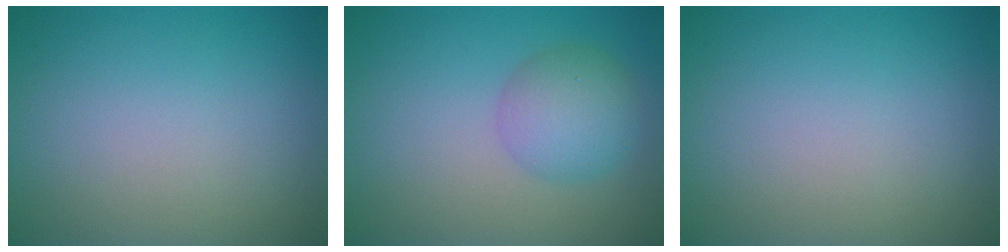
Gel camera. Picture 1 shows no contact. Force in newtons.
{"total": 3.8, "press": 3.8, "slide": 0.2}
{"total": 0.0}